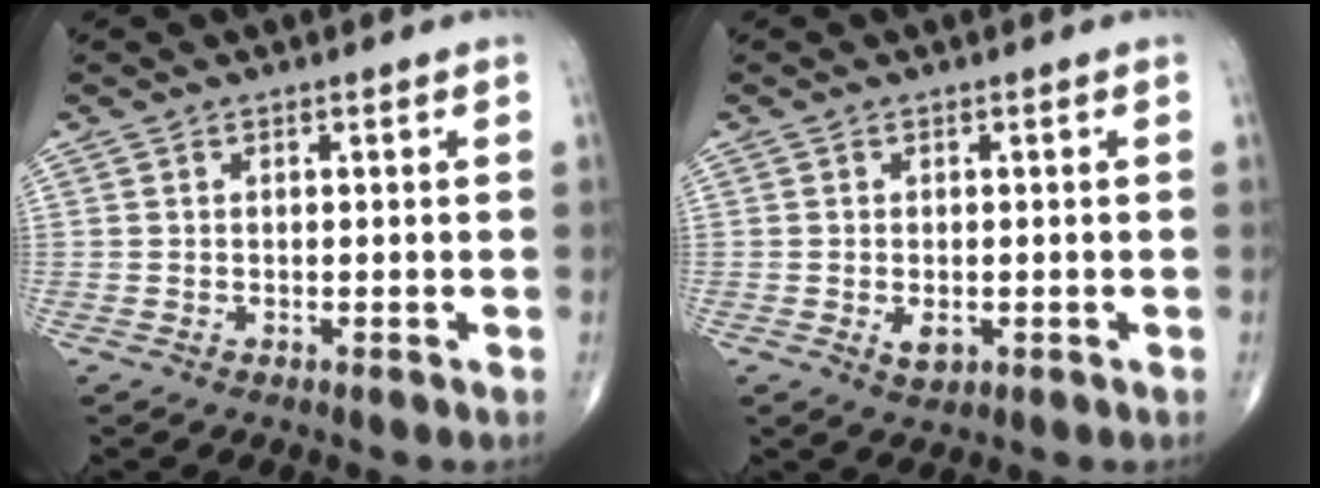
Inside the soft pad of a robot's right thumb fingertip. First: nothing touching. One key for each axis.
{"total": 2.5, "fx": -0.6, "fy": 1.6, "fz": 1.9, "tx": -0.026, "ty": -0.003, "tz": -0.005}